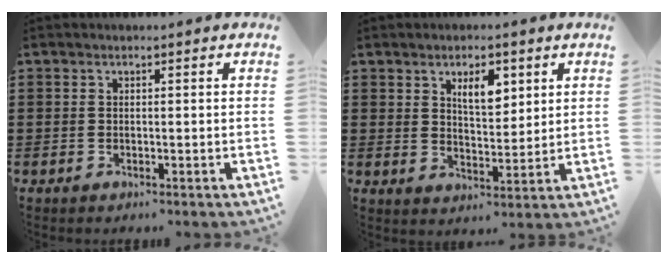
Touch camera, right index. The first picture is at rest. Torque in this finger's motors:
{"motor_torque": [0.22, 0.07, 0.43, 0.08]}